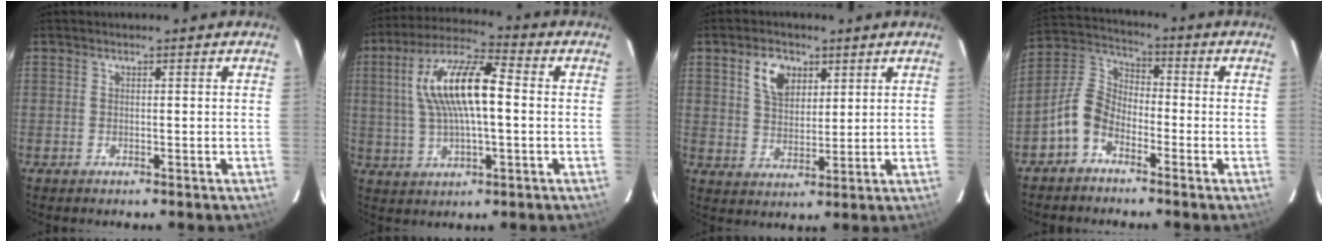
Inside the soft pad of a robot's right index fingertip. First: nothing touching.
{"total": 14.0, "force": [1.5, 4.4, 13.2], "torque": [-0.251, 0.020, 0.025]}
{"total": 7.1, "force": [3.4, 4.6, 4.2], "torque": [-0.074, 0.010, 0.064]}
{"total": 7.7, "force": [-4.6, 4.6, 4.1], "torque": [-0.090, 0.022, -0.100]}